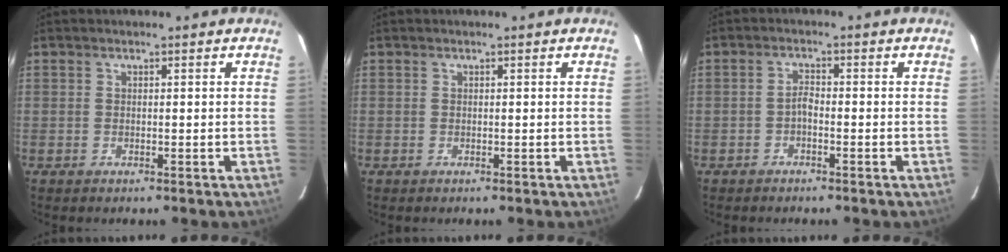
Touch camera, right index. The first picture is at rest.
{"total": 0.0}
{"total": 1.5, "force": [-1.0, 0.5, 1.0], "torque": [-0.020, 0.006, -0.021]}